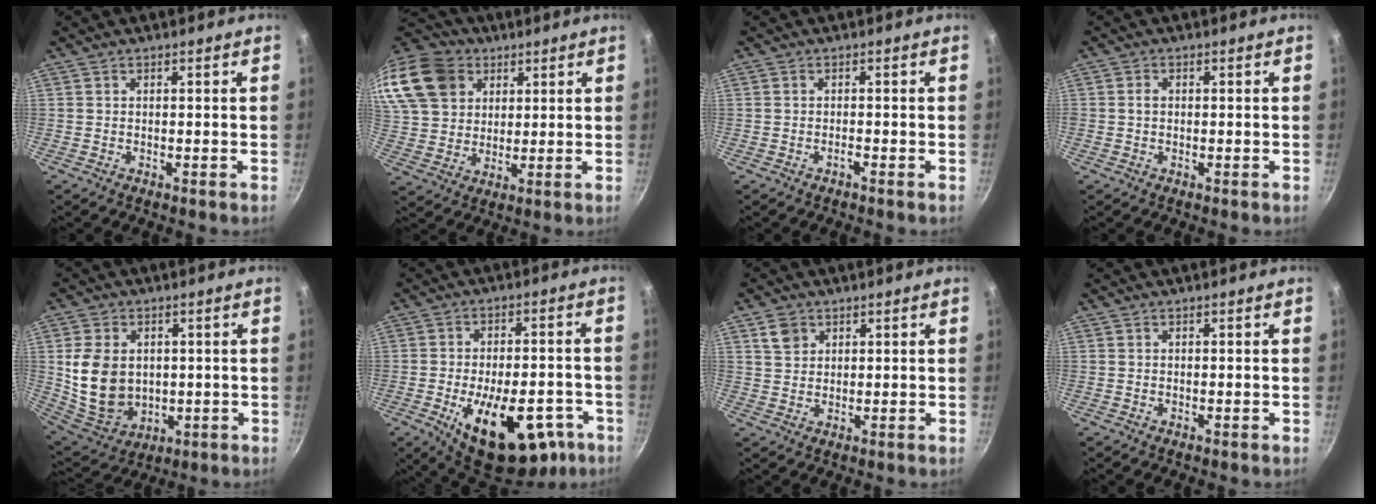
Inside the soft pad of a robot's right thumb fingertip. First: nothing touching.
{"total": 20.9, "force": [9.7, 15.7, 9.8], "torque": [-0.214, 0.014, 0.187]}
{"total": 0.7, "force": [-0.6, 0.1, 0.3], "torque": [-0.006, 0.007, -0.013]}
{"total": 1.3, "force": [0.0, 1.0, 0.8], "torque": [-0.014, 0.006, -0.001]}
{"total": 13.2, "force": [1.1, 10.1, 8.5], "torque": [-0.143, -0.020, 0.040]}
{"total": 22.1, "force": [-9.4, 11.2, 16.6], "torque": [-0.202, 0.023, -0.120]}
{"total": 3.7, "force": [1.8, 2.9, 1.5], "torque": [-0.012, 0.001, 0.036]}
{"total": 0.0}